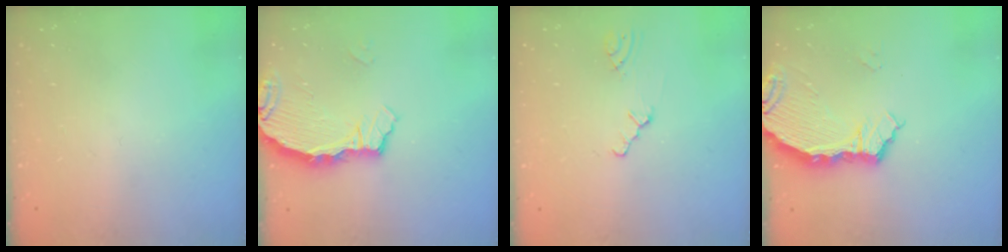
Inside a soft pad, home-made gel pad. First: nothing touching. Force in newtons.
{"total": 3.3, "press": 3.2, "slide": 0.4}
{"total": 0.9, "press": 0.8, "slide": 0.2}
{"total": 6.8, "press": 5.1, "slide": 4.6}